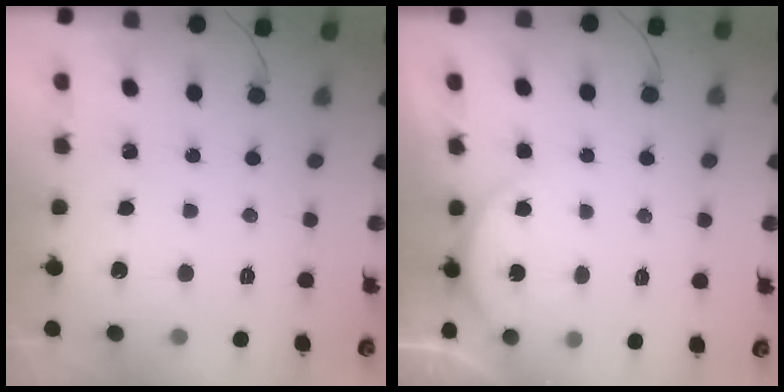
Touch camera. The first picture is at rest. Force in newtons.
{"total": 2.8, "press": 2.1, "slide": 1.7}